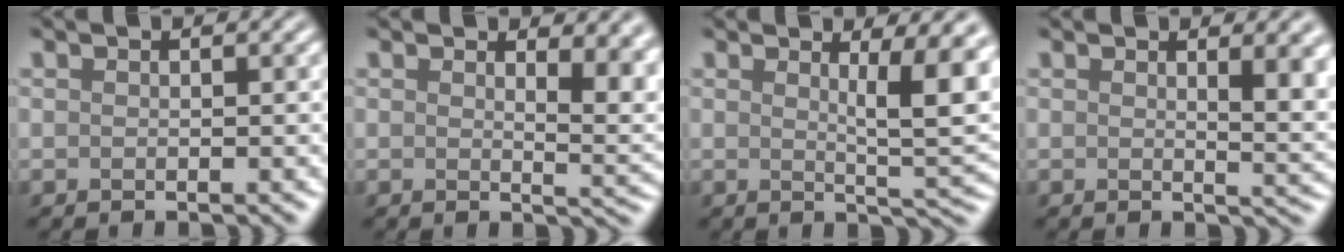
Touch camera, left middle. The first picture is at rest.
{"total": 5.5, "force": [2.5, 2.7, 4.1], "torque": [-0.031, -0.003, 0.038]}
{"total": 5.7, "force": [1.7, 1.4, 5.3], "torque": [-0.073, -0.010, 0.030]}
{"total": 4.0, "force": [1.3, 1.3, 3.5], "torque": [-0.040, -0.005, 0.022]}